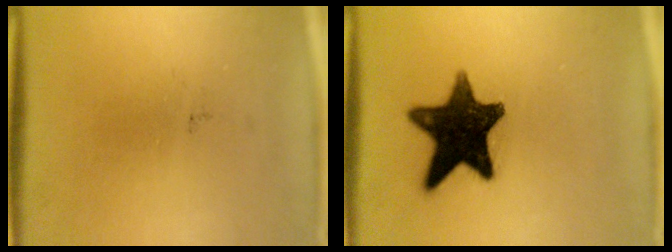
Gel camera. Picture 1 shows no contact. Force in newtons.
{"total": 14.8}